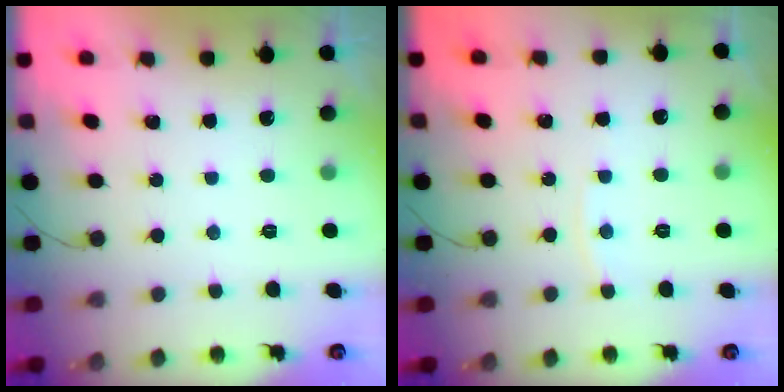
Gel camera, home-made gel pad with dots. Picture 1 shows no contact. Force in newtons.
{"total": 2.7, "press": 2.7, "slide": 0.4}